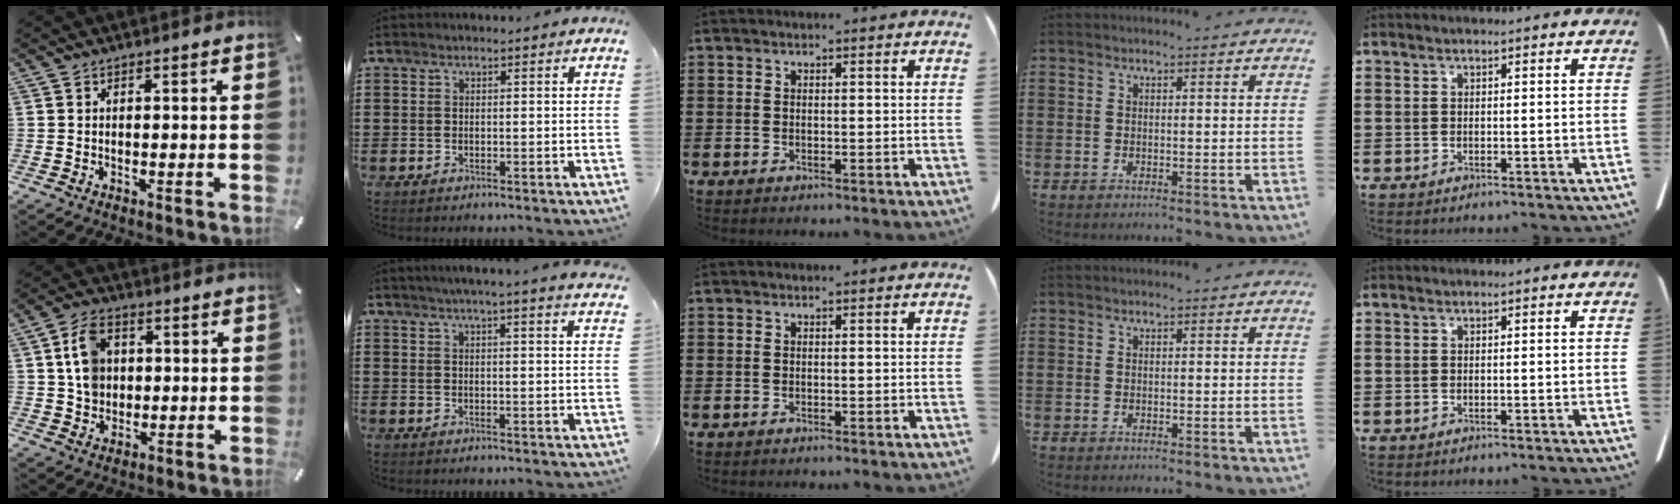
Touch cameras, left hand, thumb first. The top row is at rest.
{"thumb": {"total": 8.2, "force": [1.6, 6.9, 4.1], "torque": [-0.082, 0.010, 0.032]}, "index": {"total": 3.3, "force": [3.0, -0.9, 1.2], "torque": [-0.030, -0.009, 0.052]}}